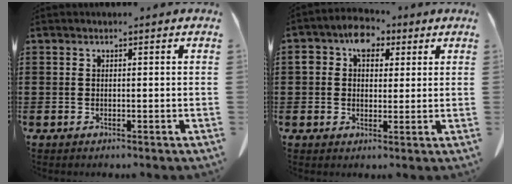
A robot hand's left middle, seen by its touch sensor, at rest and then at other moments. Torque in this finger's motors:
{"motor_torque": [1.63, 0.49, 0.21, 0.08]}